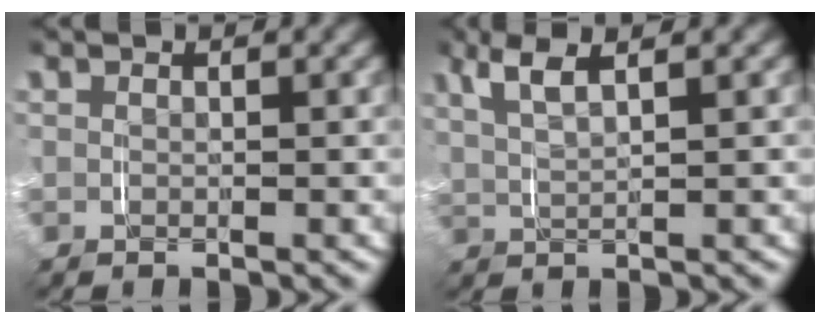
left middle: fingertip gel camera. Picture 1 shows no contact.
{"total": 3.6, "force": [2.0, 1.4, 2.7], "torque": [-0.064, 0.005, 0.036]}